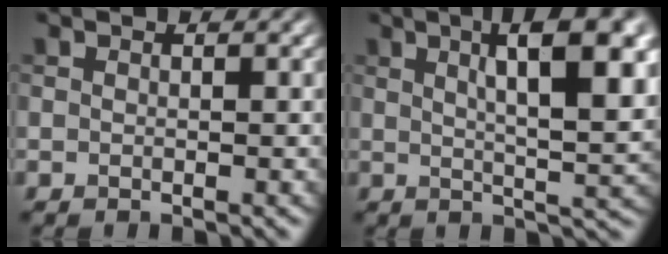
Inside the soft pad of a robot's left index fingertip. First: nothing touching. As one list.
[{"total": 8.8, "force": [2.4, 2.2, 8.2], "torque": [-0.110, 0.010, 0.053]}]